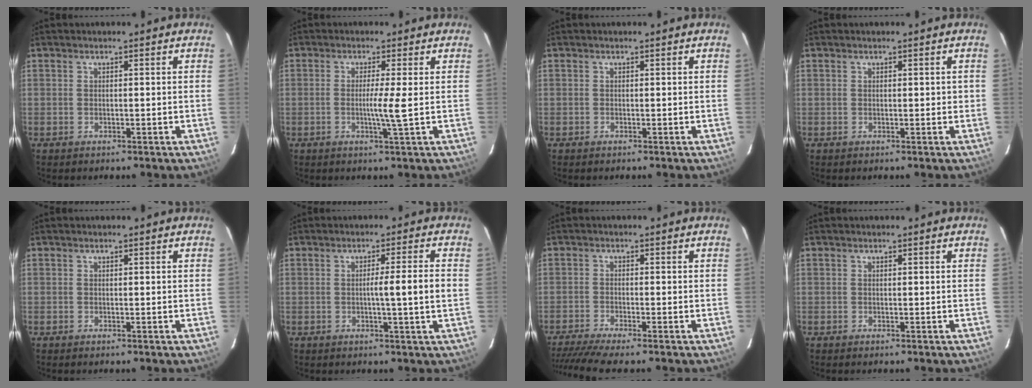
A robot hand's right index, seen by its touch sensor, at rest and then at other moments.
{"total": 3.3, "force": [-0.2, -0.9, 3.2], "torque": [-0.061, -0.005, -0.003]}
{"total": 0.0}
{"total": 0.8, "force": [0.2, 0.5, 0.6], "torque": [-0.006, 0.006, 0.004]}
{"total": 0.0}
{"total": 5.1, "force": [-0.2, -1.0, 4.9], "torque": [-0.072, -0.002, -0.004]}
{"total": 7.1, "force": [-6.1, -0.8, 3.6], "torque": [-0.059, -0.016, -0.102]}
{"total": 0.0}